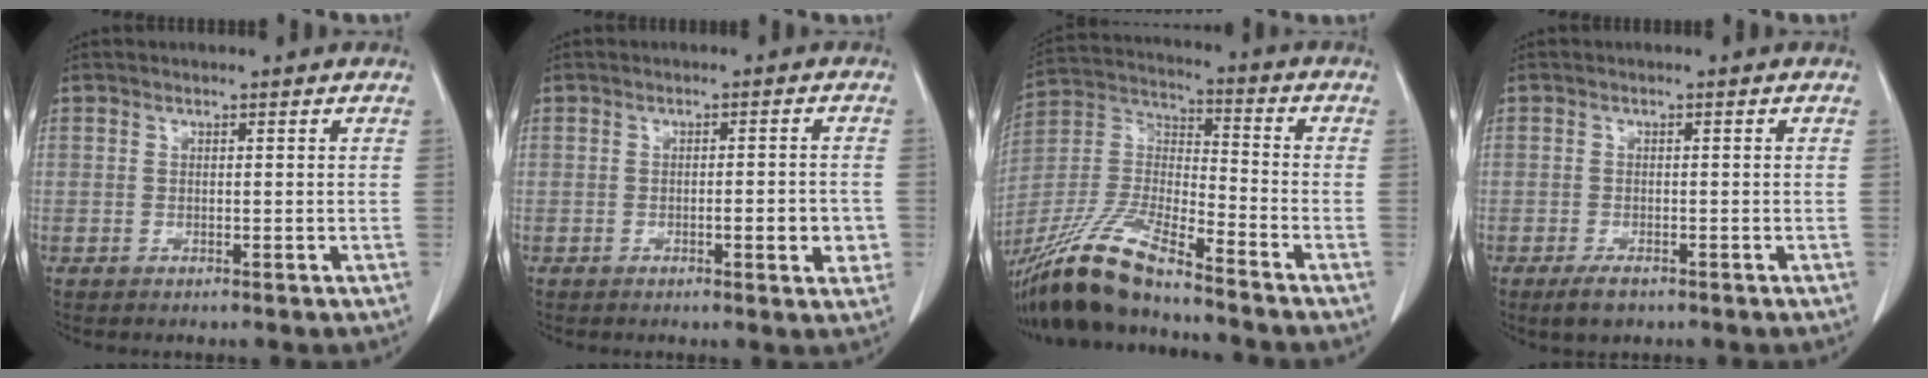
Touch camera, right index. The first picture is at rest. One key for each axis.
{"total": 4.3, "fx": -1.2, "fy": 1.0, "fz": 4.0, "tx": -0.053, "ty": -0.001, "tz": -0.013}
{"total": 15.9, "fx": -13.3, "fy": 1.6, "fz": 8.7, "tx": -0.187, "ty": -0.013, "tz": -0.253}
{"total": 2.8, "fx": -1.9, "fy": 1.2, "fz": 1.7, "tx": -0.036, "ty": -0.005, "tz": -0.026}